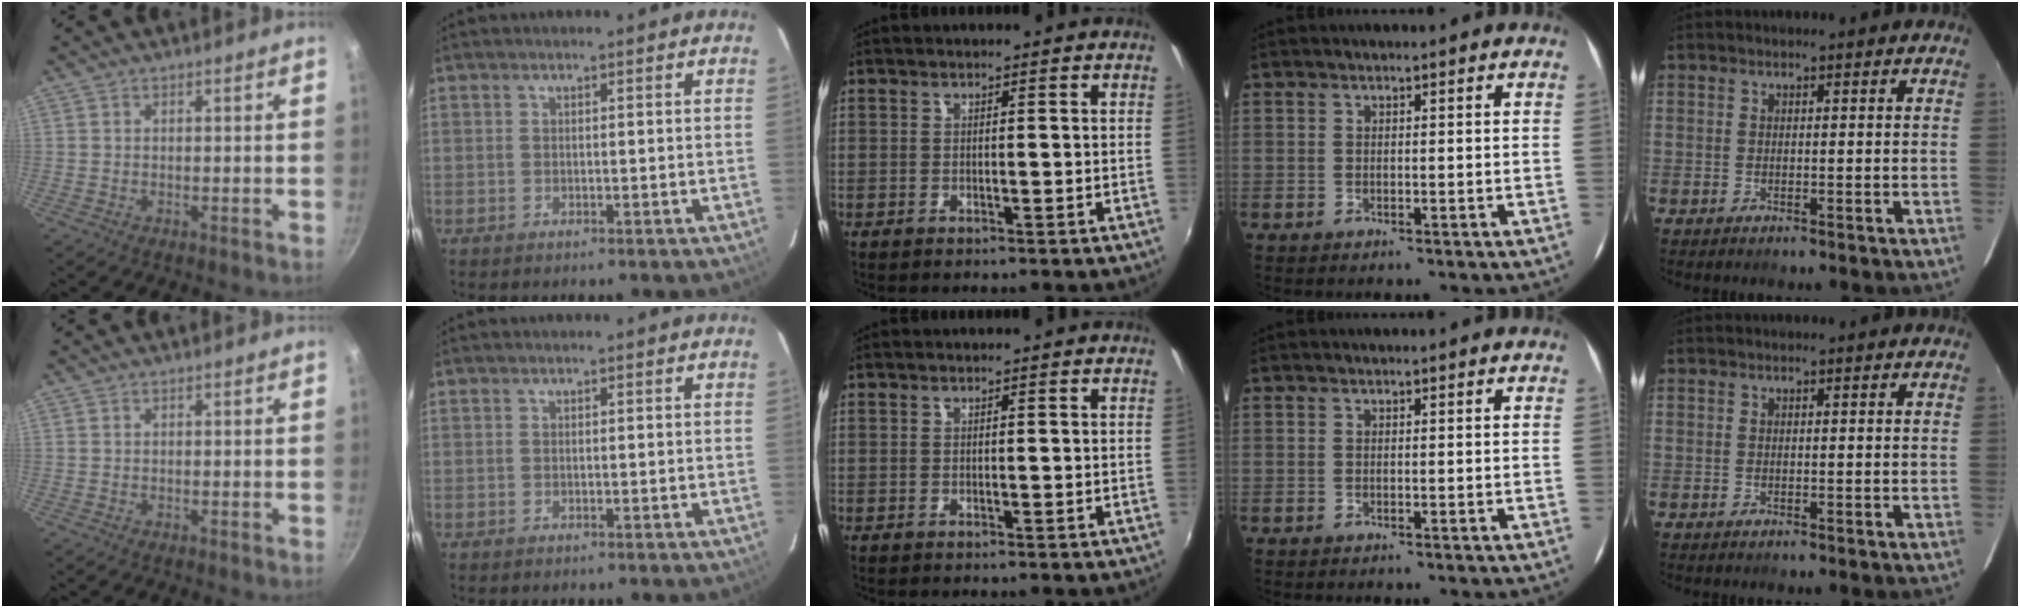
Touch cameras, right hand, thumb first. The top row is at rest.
{}